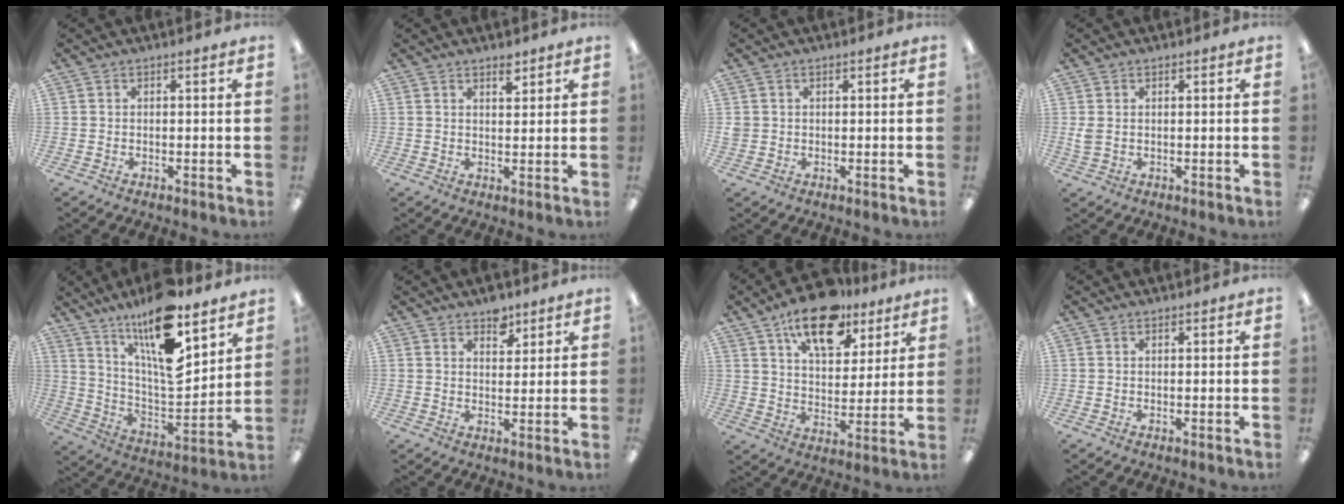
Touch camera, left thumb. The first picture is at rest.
{"total": 3.1, "force": [2.5, 1.2, 1.4], "torque": [-0.008, -0.014, 0.040]}
{"total": 1.4, "force": [0.3, 1.4, 0.1], "torque": [-0.005, 0.003, 0.004]}
{"total": 2.5, "force": [0.5, 1.7, 1.7], "torque": [-0.035, 0.004, 0.010]}
{"total": 18.4, "force": [12.6, 5.4, 12.4], "torque": [-0.223, -0.085, 0.209]}
{"total": 5.4, "force": [4.0, 2.9, 2.2], "torque": [-0.013, -0.024, 0.067]}
{"total": 16.9, "force": [11.4, 8.2, 9.4], "torque": [-0.142, -0.055, 0.195]}
{"total": 0.0}